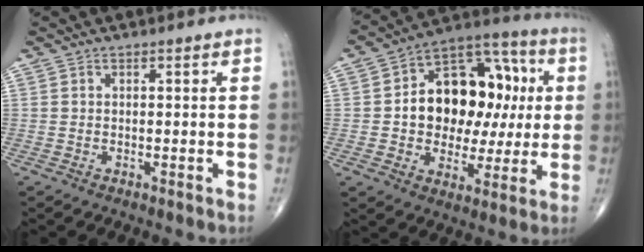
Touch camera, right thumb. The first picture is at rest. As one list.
[{"total": 20.8, "force": [1.9, 14.0, 15.2], "torque": [-0.175, 0.034, 0.033]}]